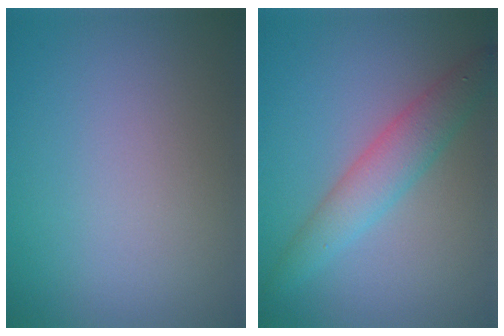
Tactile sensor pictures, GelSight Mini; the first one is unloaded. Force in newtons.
{"total": 3.7, "press": 3.7, "slide": 0.1}